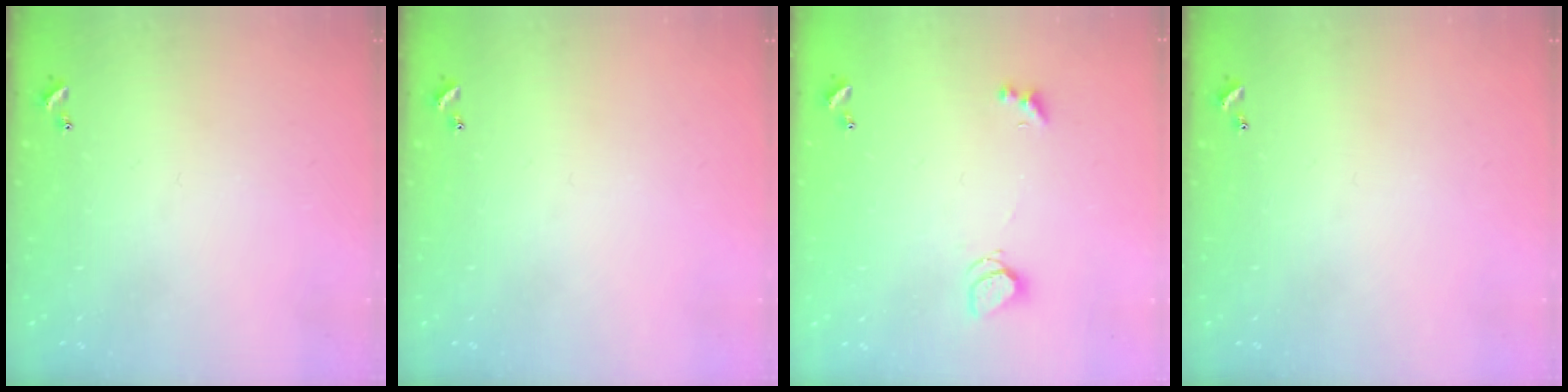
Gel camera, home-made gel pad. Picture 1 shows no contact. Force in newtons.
{"total": 0.0}
{"total": 2.0, "press": 1.9, "slide": 0.5}
{"total": 0.0}